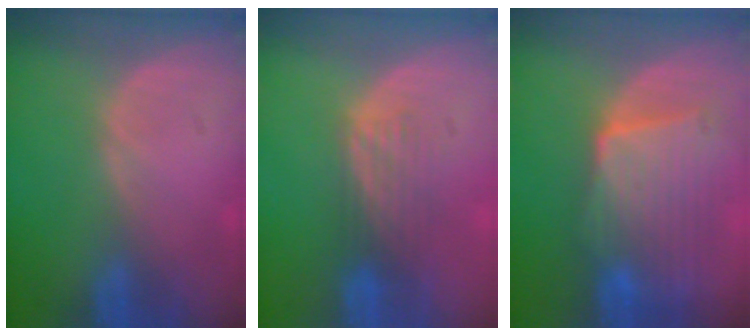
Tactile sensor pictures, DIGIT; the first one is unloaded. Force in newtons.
{"total": 4.3, "press": 3.6, "slide": 2.3}
{"total": 9.7, "press": 8.7, "slide": 4.1}